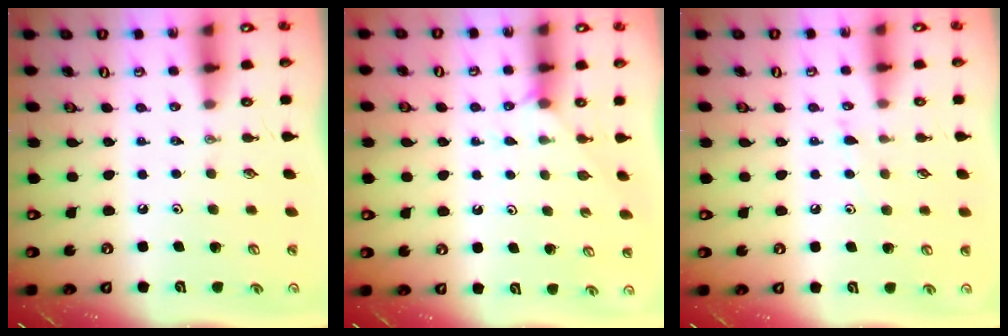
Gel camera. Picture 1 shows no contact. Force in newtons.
{"total": 4.5, "press": 4.5, "slide": 0.4}
{"total": 3.9, "press": 3.9, "slide": 0.5}